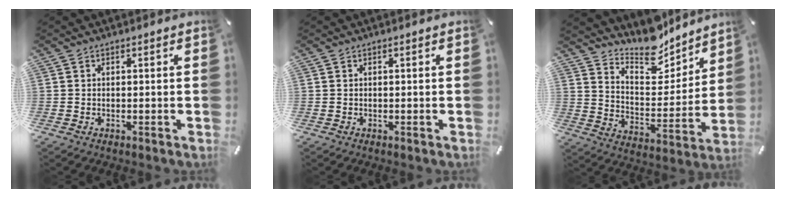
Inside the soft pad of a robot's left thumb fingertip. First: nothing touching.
{"total": 0.0}
{"total": 12.8, "force": [11.9, 4.2, 2.3], "torque": [-0.044, -0.116, 0.216]}